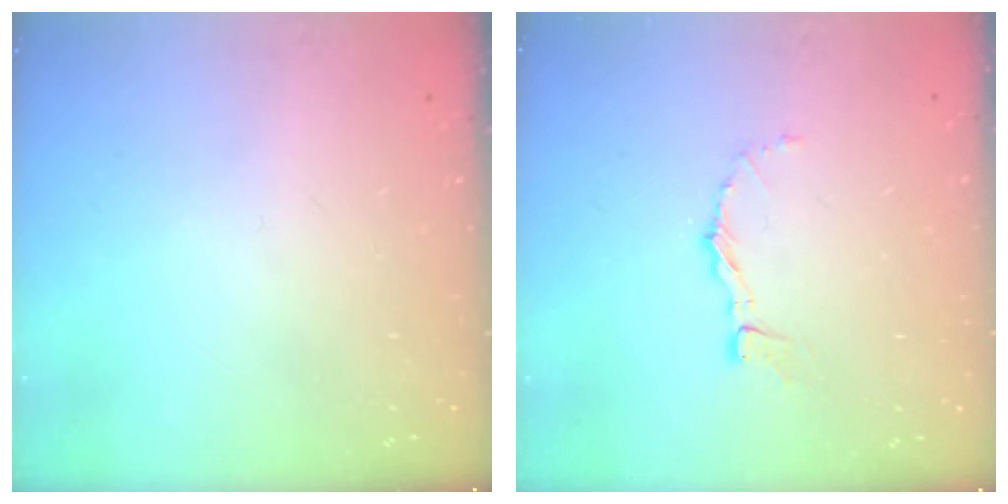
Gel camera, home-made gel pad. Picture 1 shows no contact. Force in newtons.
{"total": 3.3, "press": 3.3, "slide": 0.4}